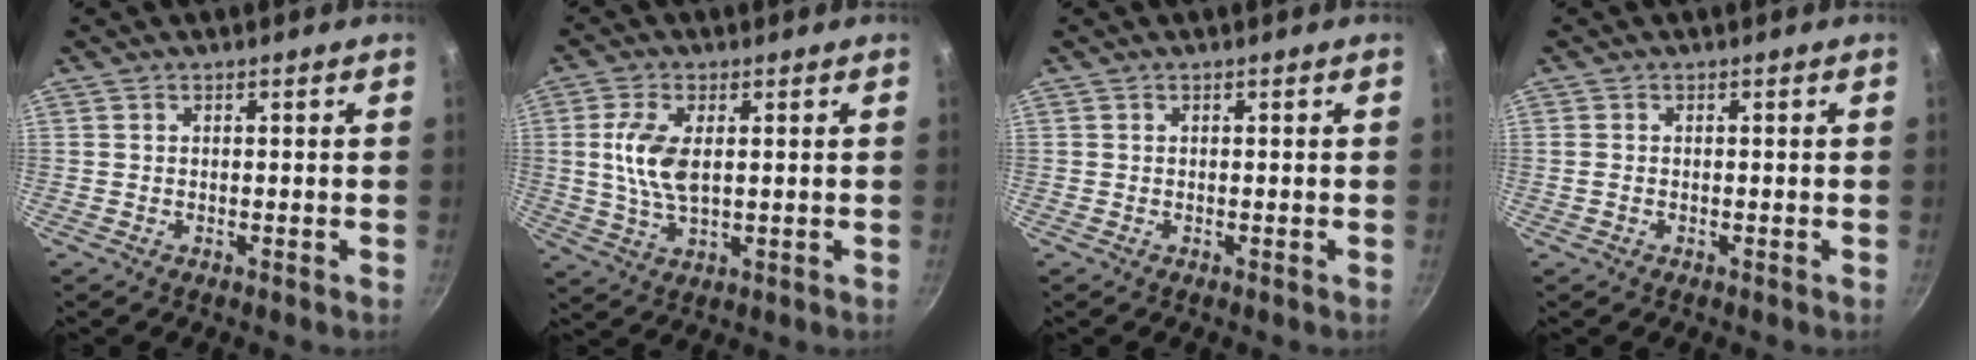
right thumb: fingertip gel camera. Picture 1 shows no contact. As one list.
[{"total": 8.5, "force": [1.3, 4.2, 7.2], "torque": [-0.144, -0.001, 0.026]}, {"total": 0.0}, {"total": 1.0, "force": [-0.2, 0.8, 0.6], "torque": [-0.013, 0.002, -0.004]}]